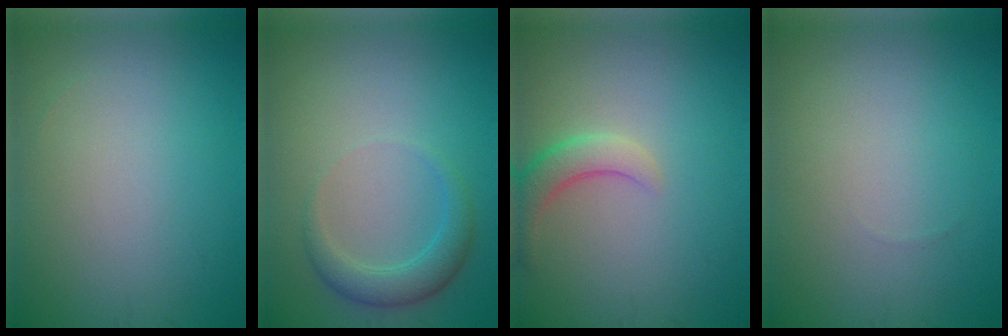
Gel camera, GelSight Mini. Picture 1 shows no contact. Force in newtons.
{"total": 2.7, "press": 2.7, "slide": 0.1}
{"total": 2.9, "press": 2.8, "slide": 0.3}
{"total": 0.0}